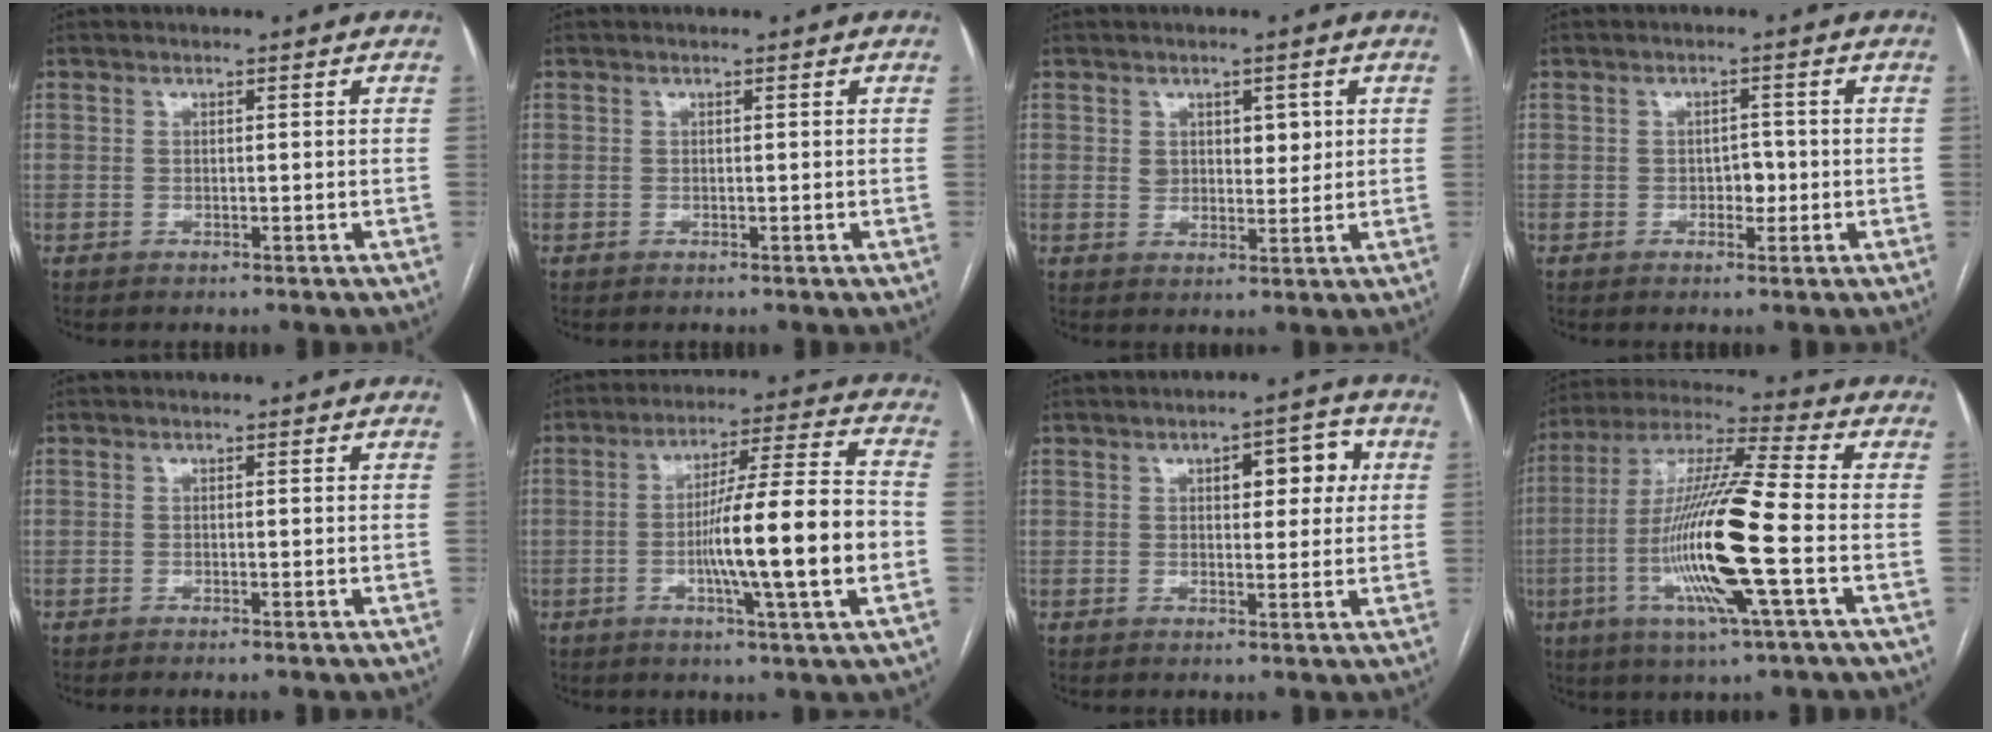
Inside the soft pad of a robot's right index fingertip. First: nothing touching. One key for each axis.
{"total": 0.0}
{"total": 4.2, "fx": 1.4, "fy": 2.8, "fz": 2.8, "tx": -0.037, "ty": 0.002, "tz": 0.027}
{"total": 2.3, "fx": -0.6, "fy": 1.4, "fz": 1.7, "tx": -0.018, "ty": 0.006, "tz": -0.007}
{"total": 0.5, "fx": -0.4, "fy": -0.2, "fz": 0.3, "tx": -0.007, "ty": 0.002, "tz": -0.009}
{"total": 15.6, "fx": -3.0, "fy": 0.0, "fz": 15.3, "tx": -0.247, "ty": 0.004, "tz": -0.052}
{"total": 6.3, "fx": 1.8, "fy": 2.6, "fz": 5.5, "tx": -0.067, "ty": 0.020, "tz": 0.024}
{"total": 17.8, "fx": -4.1, "fy": 0.3, "fz": 17.3, "tx": -0.349, "ty": -0.011, "tz": -0.086}